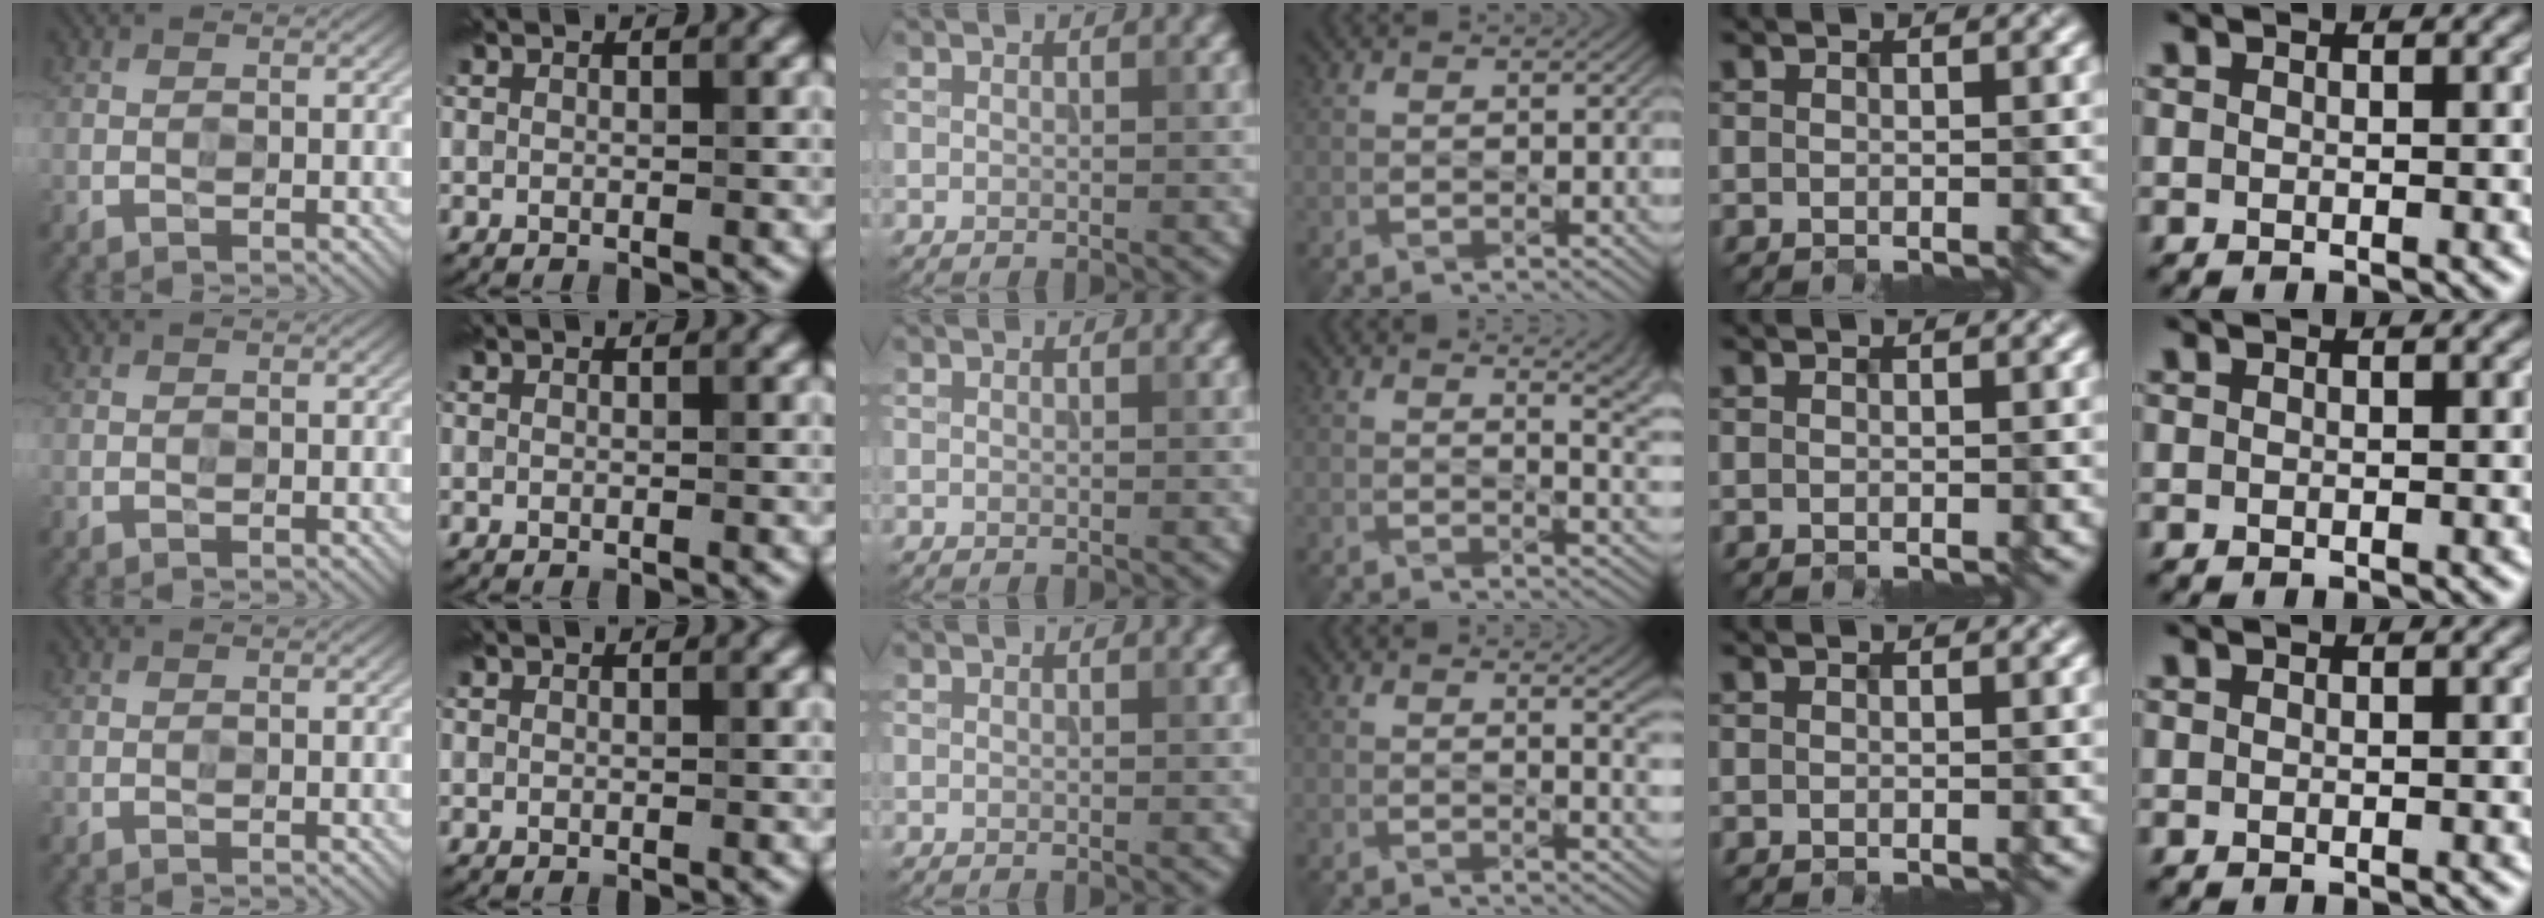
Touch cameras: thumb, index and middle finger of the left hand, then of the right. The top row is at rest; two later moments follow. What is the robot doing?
{"motion": "insert", "object": "connector and pipe"}